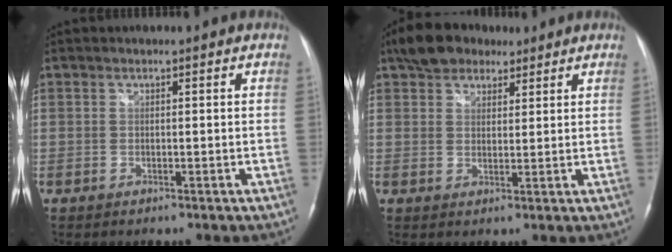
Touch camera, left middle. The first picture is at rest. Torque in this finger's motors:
{"motor_torque": [0.23, -0.18, 0.05, 0.04]}